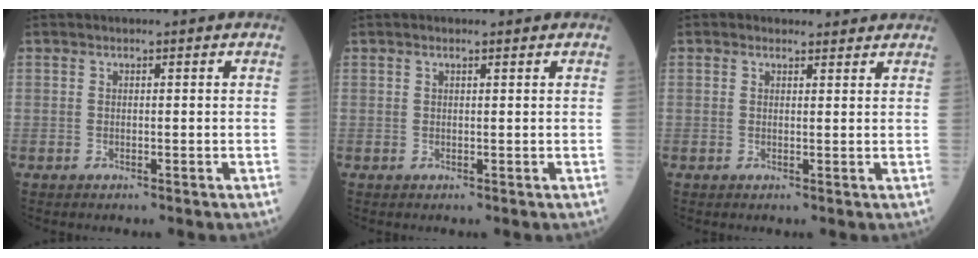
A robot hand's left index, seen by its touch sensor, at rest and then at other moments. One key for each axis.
{"total": 1.0, "fx": 0.8, "fy": 0.1, "fz": 0.6, "tx": -0.014, "ty": 0.009, "tz": 0.013}
{"total": 2.2, "fx": 2.0, "fy": 0.9, "fz": 0.1, "tx": -0.007, "ty": 0.006, "tz": 0.022}